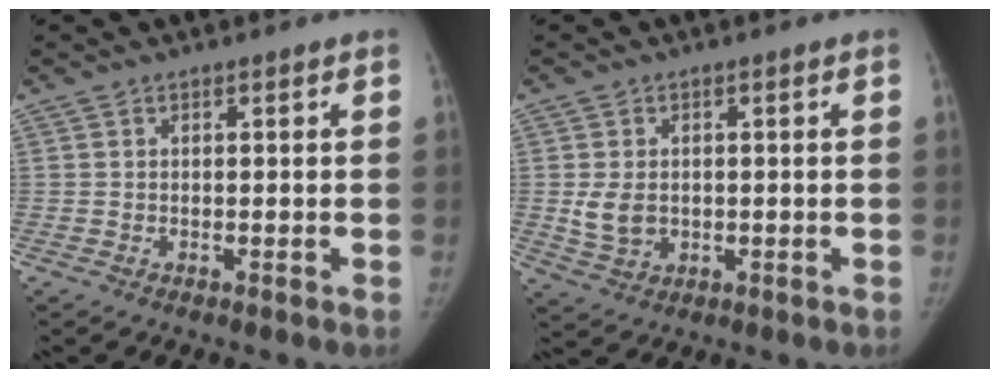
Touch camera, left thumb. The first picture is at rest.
{"total": 5.0, "force": [-0.1, 3.8, 3.3], "torque": [-0.052, -0.004, 0.008]}